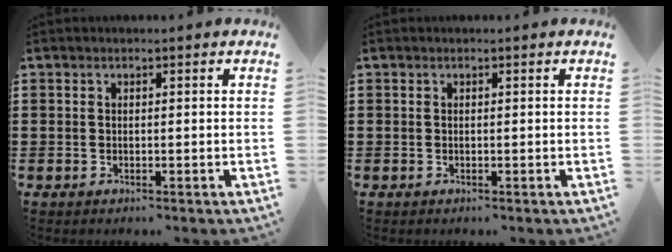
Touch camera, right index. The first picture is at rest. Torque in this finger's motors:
{"motor_torque": [0.80, 1.34, 0.00, 0.01]}